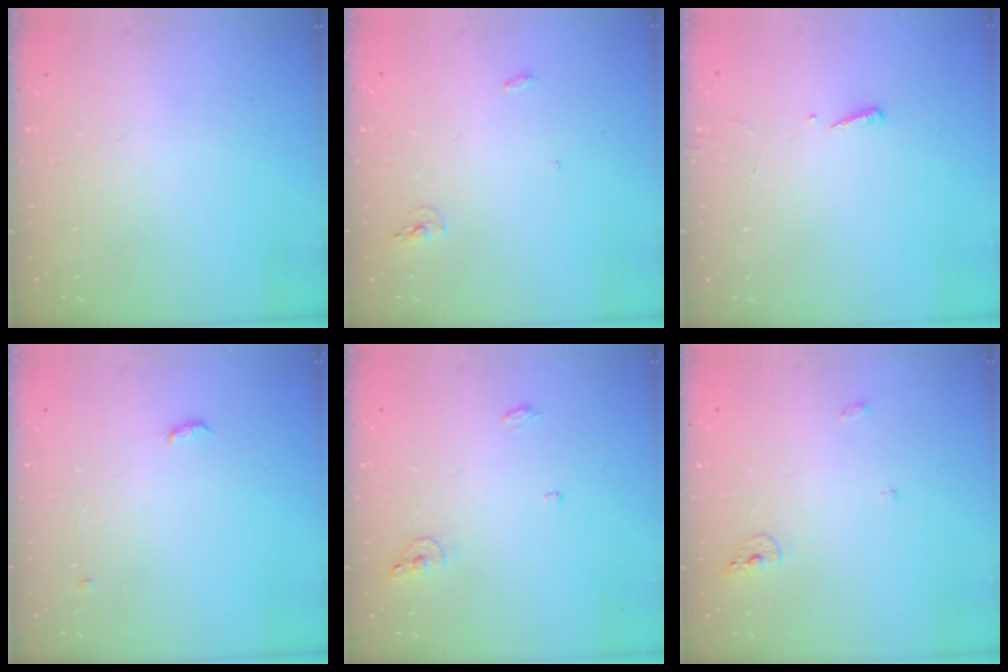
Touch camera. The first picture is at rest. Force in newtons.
{"total": 7.6, "press": 4.3, "slide": 6.2}
{"total": 2.4, "press": 2.4, "slide": 0.2}
{"total": 7.6, "press": 4.2, "slide": 6.4}
{"total": 6.4, "press": 6.3, "slide": 1.5}
{"total": 5.6, "press": 5.5, "slide": 0.9}